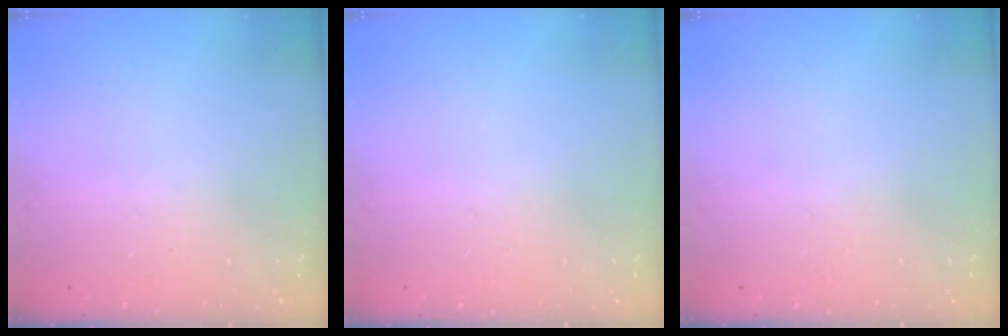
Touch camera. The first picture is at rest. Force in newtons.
{"total": 0.0}
{"total": 0.0}